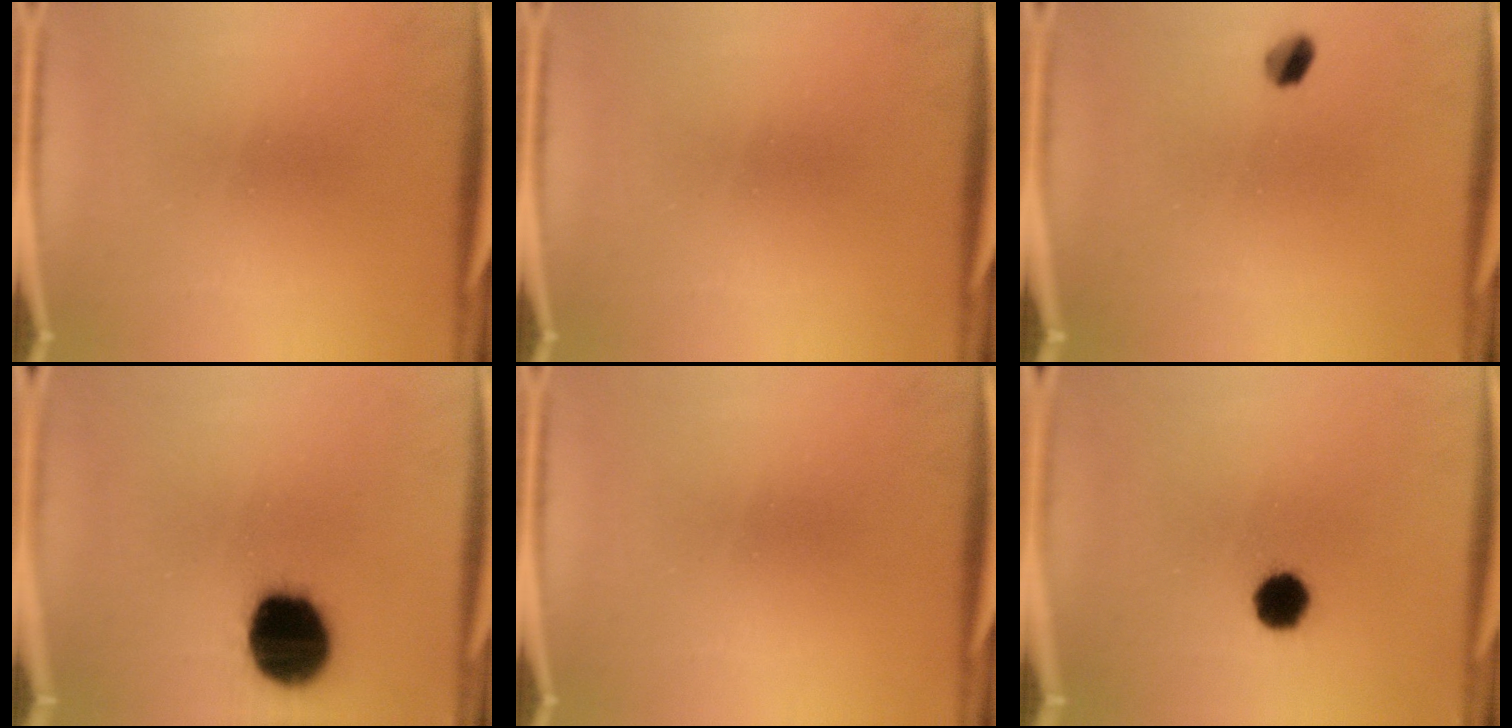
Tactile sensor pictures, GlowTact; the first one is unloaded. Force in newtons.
{"total": 0.0}
{"total": 2.7}
{"total": 19.2}
{"total": 0.0}
{"total": 5.9}